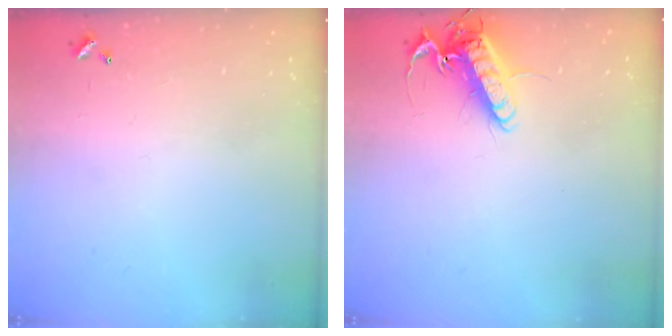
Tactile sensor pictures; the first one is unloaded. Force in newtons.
{"total": 13.7, "press": 13.5, "slide": 2.3}